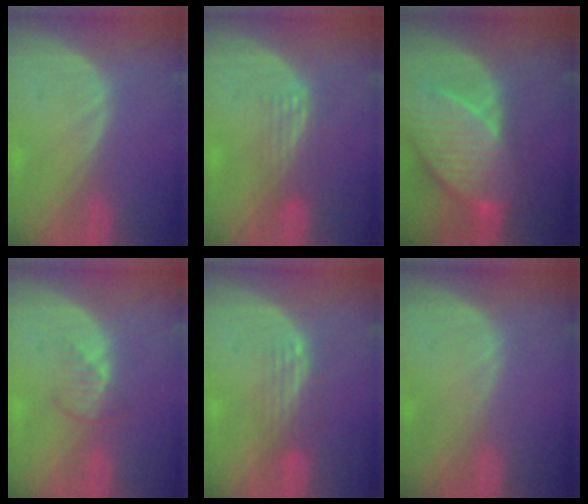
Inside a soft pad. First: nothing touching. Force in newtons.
{"total": 3.3, "press": 2.8, "slide": 1.8}
{"total": 10.5, "press": 9.3, "slide": 5.0}
{"total": 2.5, "press": 2.5, "slide": 0.3}
{"total": 3.3, "press": 2.7, "slide": 1.9}
{"total": 0.0}